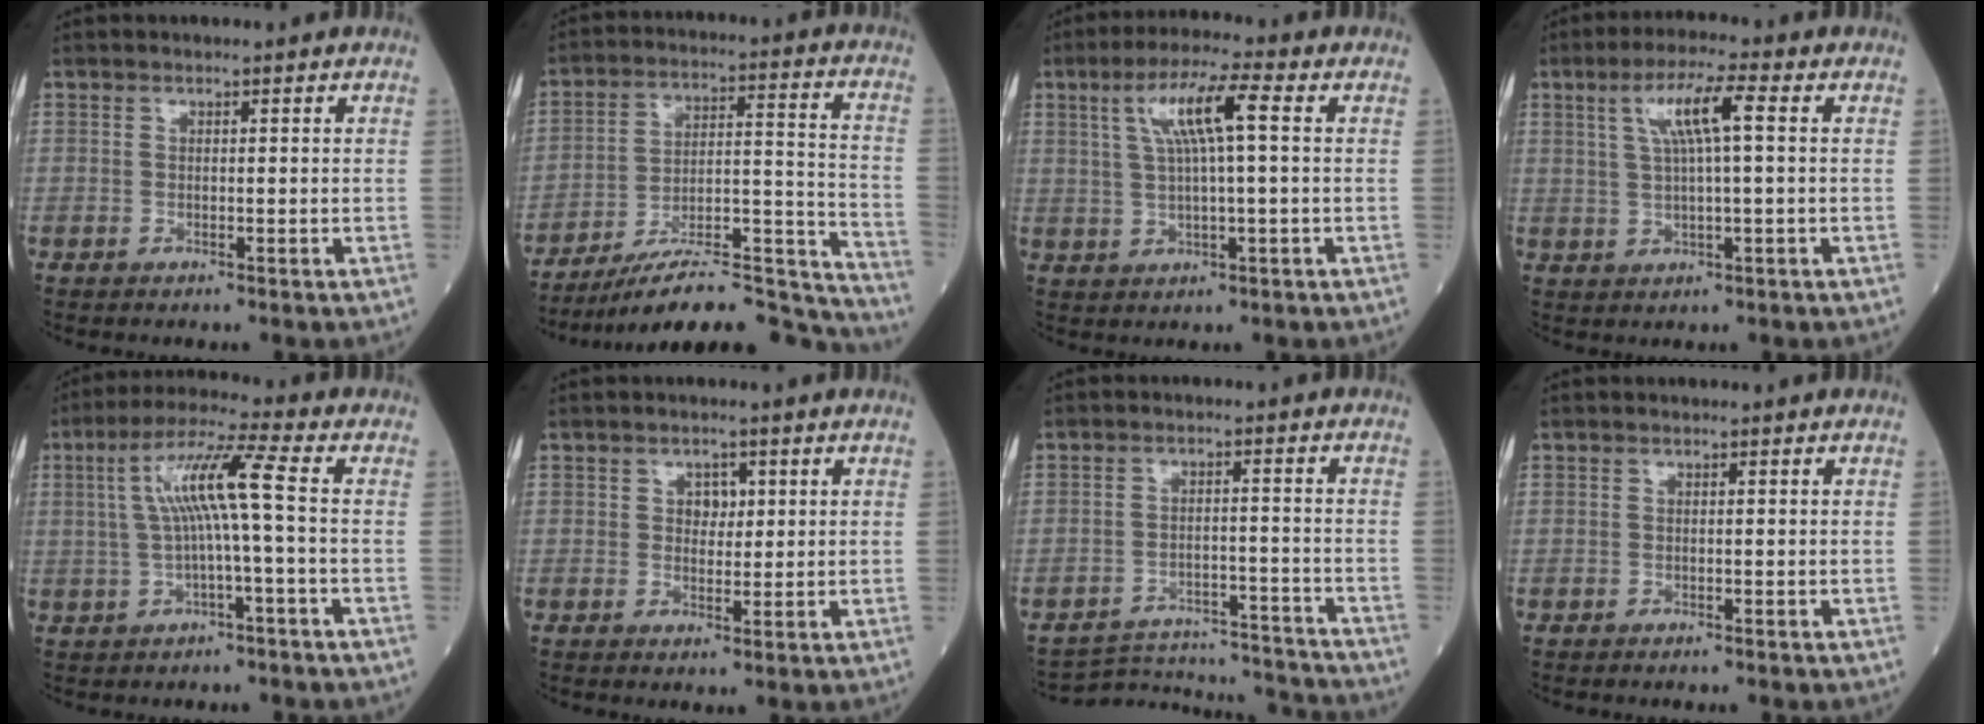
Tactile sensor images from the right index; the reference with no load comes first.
{"total": 21.2, "force": [-20.0, 1.2, 6.9], "torque": [-0.068, 0.037, -0.302]}
{"total": 8.2, "force": [2.2, 0.7, 7.9], "torque": [-0.151, 0.016, 0.041]}
{"total": 7.0, "force": [2.0, 0.6, 6.7], "torque": [-0.129, 0.013, 0.038]}
{"total": 8.9, "force": [0.4, -0.4, 8.9], "torque": [-0.169, 0.023, 0.009]}
{"total": 2.7, "force": [0.9, 1.9, 1.7], "torque": [-0.019, 0.001, 0.012]}
{"total": 13.5, "force": [-13.5, 0.4, 0.1], "torque": [0.008, 0.020, -0.186]}
{"total": 0.7, "force": [-0.7, 0.1, 0.2], "torque": [-0.003, 0.000, -0.011]}